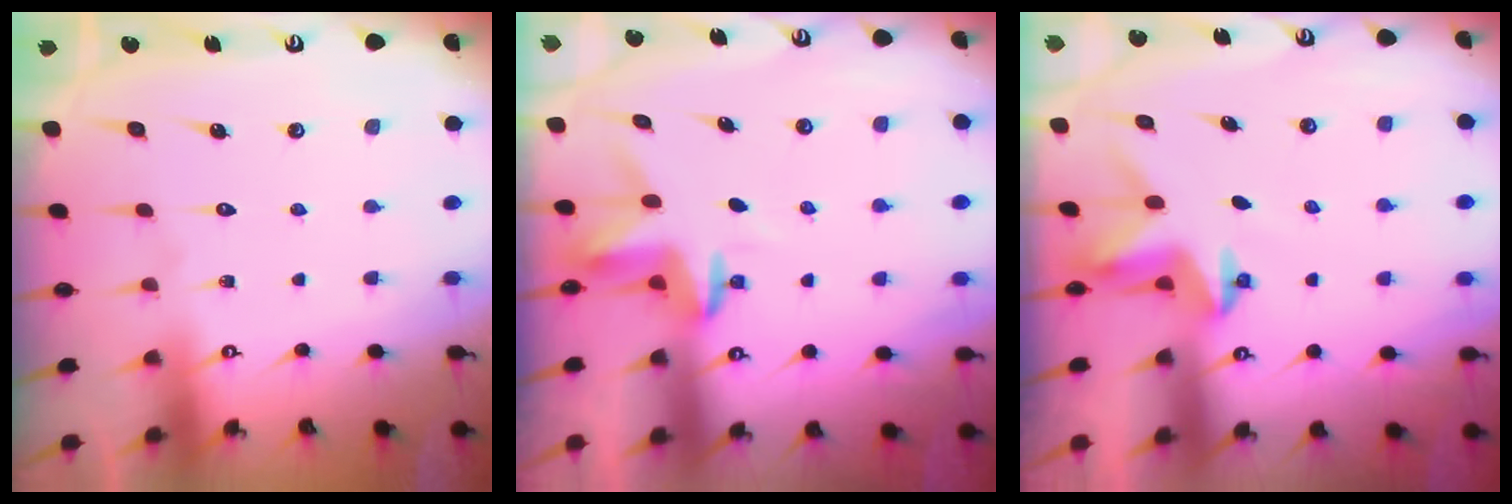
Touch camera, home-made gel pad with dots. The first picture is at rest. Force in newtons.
{"total": 3.5, "press": 3.5, "slide": 0.2}
{"total": 3.1, "press": 3.1, "slide": 0.2}